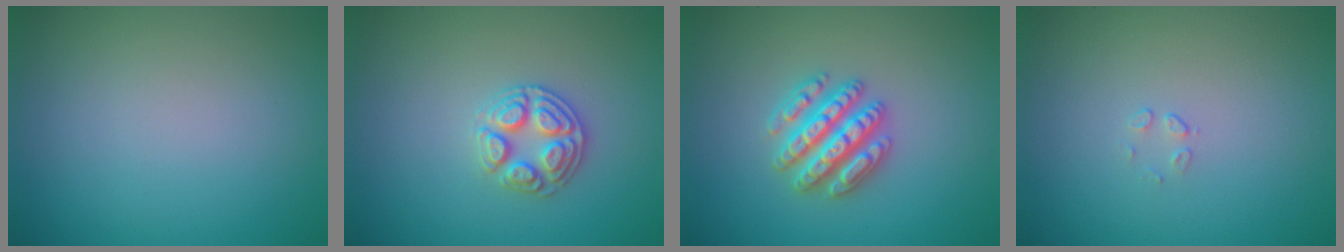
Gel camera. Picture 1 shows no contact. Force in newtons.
{"total": 2.9, "press": 2.9, "slide": 0.1}
{"total": 4.5, "press": 4.4, "slide": 0.8}
{"total": 0.5, "press": 0.2, "slide": 0.5}